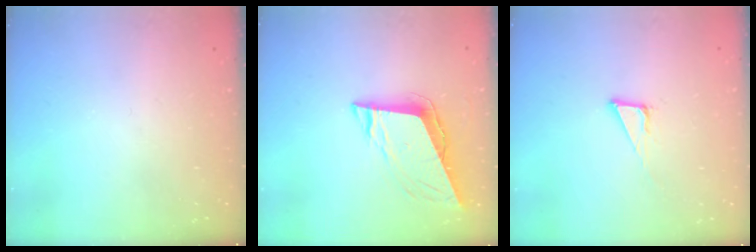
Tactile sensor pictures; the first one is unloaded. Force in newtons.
{"total": 10.4, "press": 9.8, "slide": 3.5}
{"total": 3.9, "press": 3.9, "slide": 0.2}